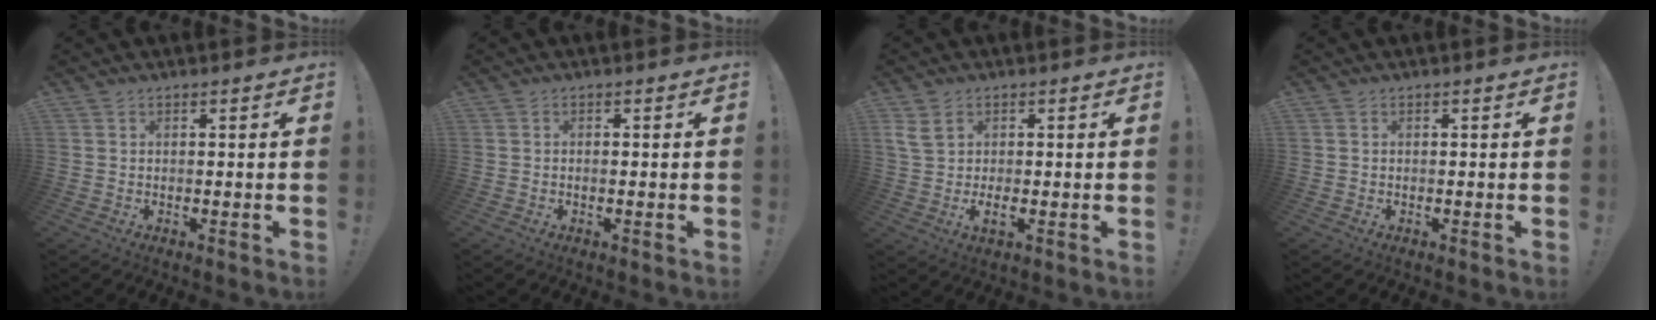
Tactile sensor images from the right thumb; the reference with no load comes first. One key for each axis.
{"total": 0.9, "fx": -0.6, "fy": 0.1, "fz": 0.7, "tx": -0.014, "ty": 0.000, "tz": -0.009}
{"total": 5.1, "fx": 0.7, "fy": 3.2, "fz": 3.9, "tx": -0.081, "ty": -0.001, "tz": 0.014}
{"total": 0.0}